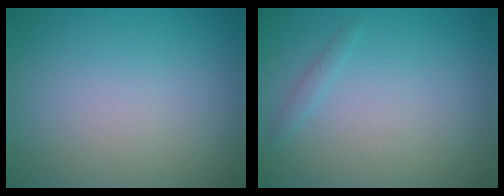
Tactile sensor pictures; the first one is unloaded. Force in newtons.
{"total": 0.8, "press": 0.8, "slide": 0.1}